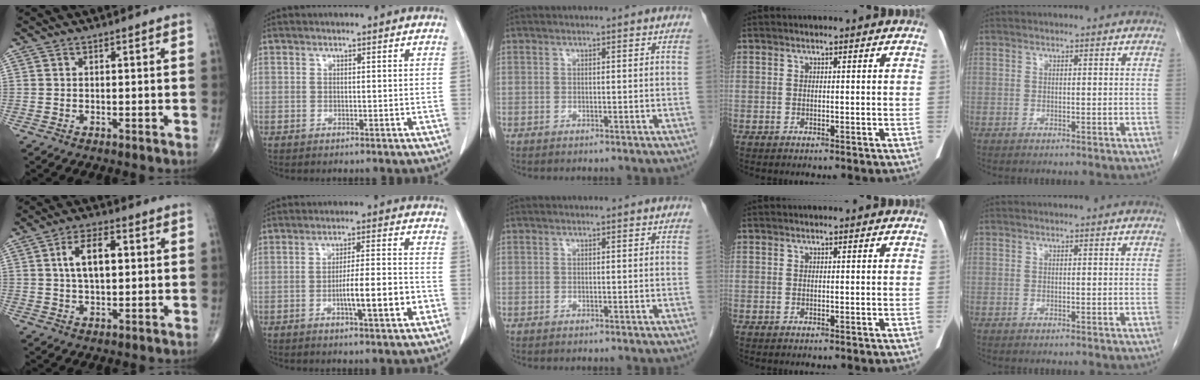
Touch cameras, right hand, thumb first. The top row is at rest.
{"thumb": {"total": 8.3, "force": [1.6, 4.2, 6.9], "torque": [-0.117, 0.008, 0.026]}, "index": {"total": 8.7, "force": [-2.8, 0.8, 8.2], "torque": [-0.131, 0.006, -0.043]}}